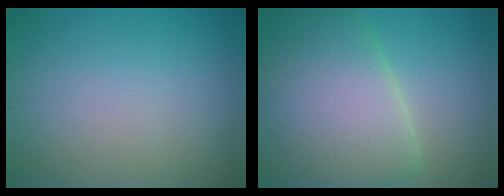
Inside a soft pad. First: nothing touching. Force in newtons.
{"total": 10.1, "press": 10.1, "slide": 0.2}